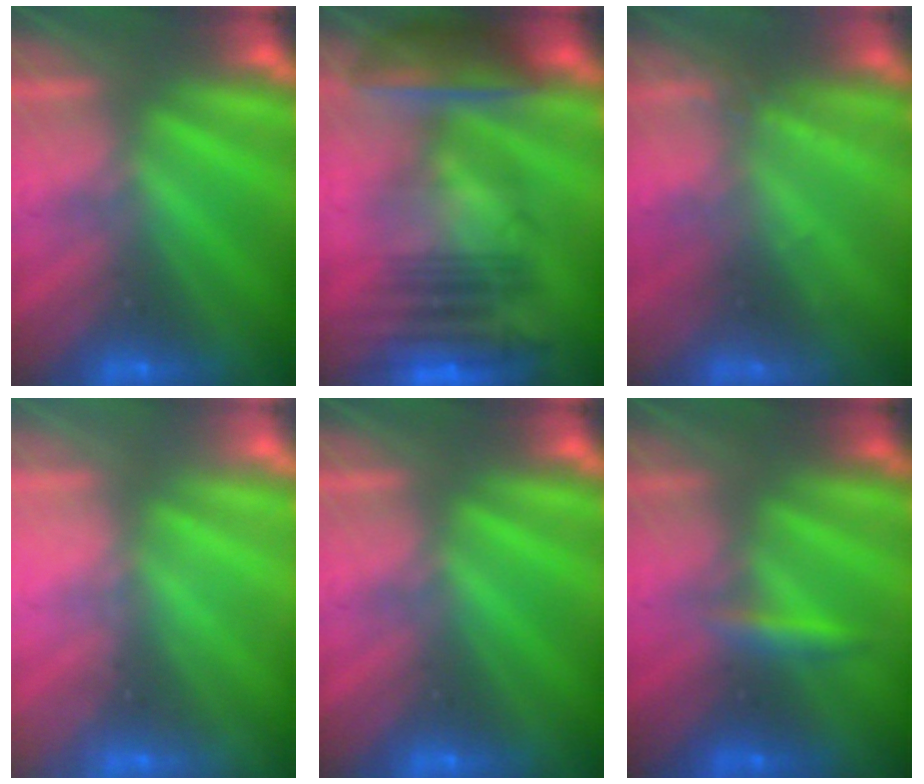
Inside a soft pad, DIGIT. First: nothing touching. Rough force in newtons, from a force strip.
{"total": 7.1}
{"total": 2.0}
{"total": 2.1}
{"total": 0.0}
{"total": 2.3}